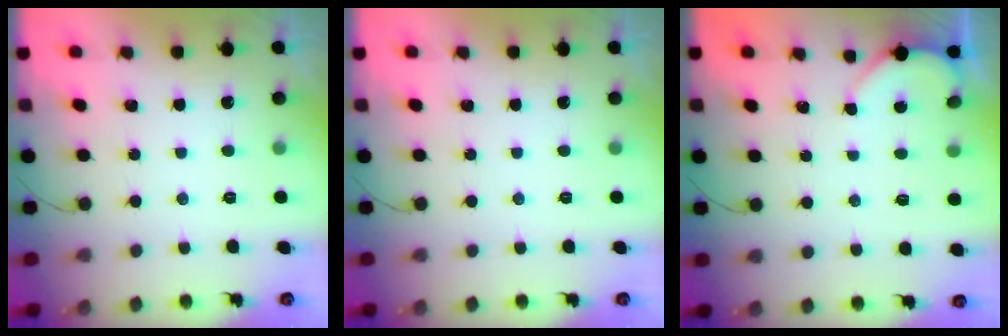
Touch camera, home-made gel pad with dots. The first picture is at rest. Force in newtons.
{"total": 0.0}
{"total": 2.0, "press": 2.0, "slide": 0.2}